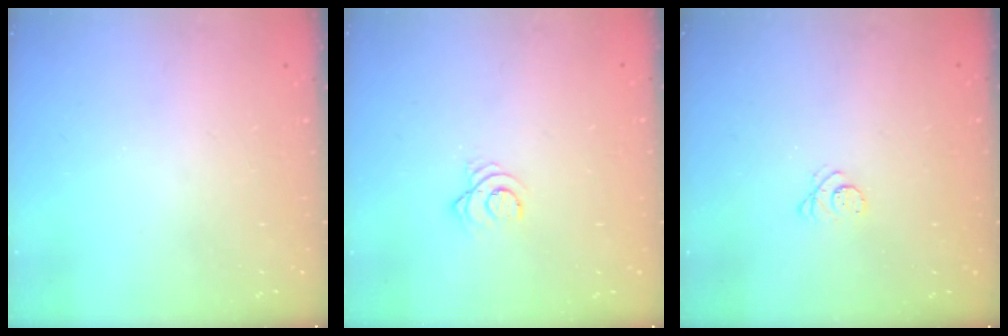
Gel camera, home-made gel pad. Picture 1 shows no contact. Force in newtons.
{"total": 3.5, "press": 3.5, "slide": 0.4}
{"total": 2.9, "press": 2.9, "slide": 0.3}